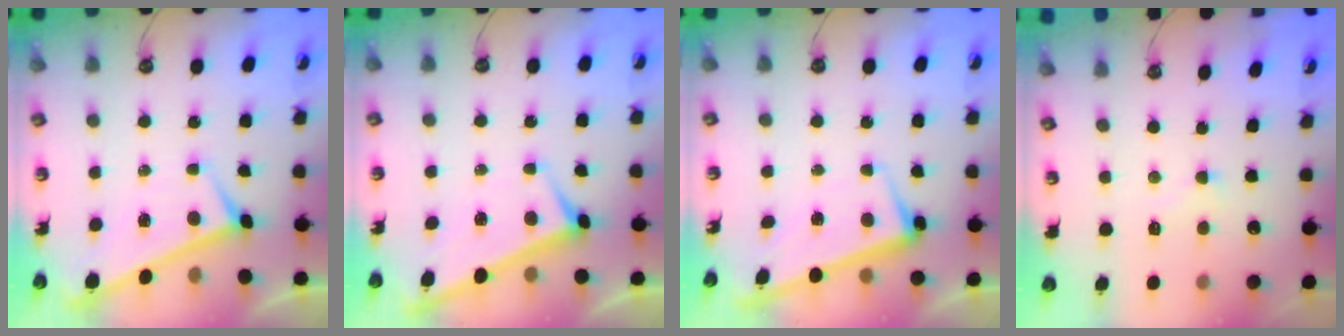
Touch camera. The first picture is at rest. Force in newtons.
{"total": 3.9, "press": 3.9, "slide": 0.2}
{"total": 2.5, "press": 2.4, "slide": 0.5}
{"total": 3.3, "press": 3.2, "slide": 0.6}